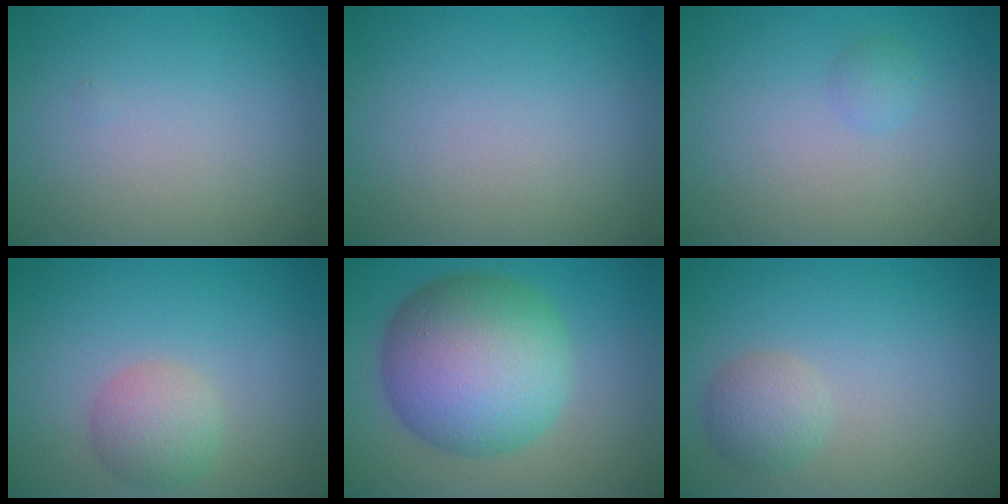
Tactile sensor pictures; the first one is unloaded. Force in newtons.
{"total": 0.0}
{"total": 0.9, "press": 0.9, "slide": 0.1}
{"total": 3.0, "press": 3.0, "slide": 0.1}
{"total": 12.3, "press": 12.3, "slide": 0.3}
{"total": 2.2, "press": 2.2, "slide": 0.1}